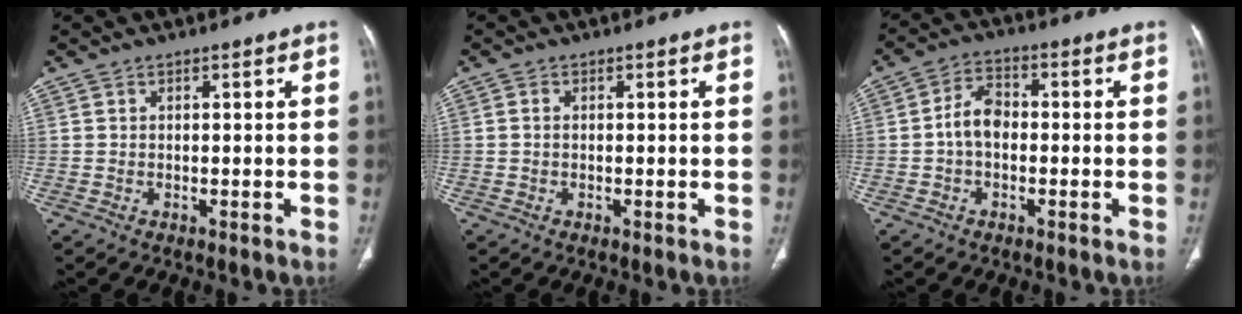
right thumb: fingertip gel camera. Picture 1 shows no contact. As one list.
[{"total": 0.6, "force": [-0.1, 0.4, 0.4], "torque": [-0.002, 0.002, -0.005]}, {"total": 5.6, "force": [-0.8, 3.8, 4.1], "torque": [-0.058, 0.022, -0.024]}]